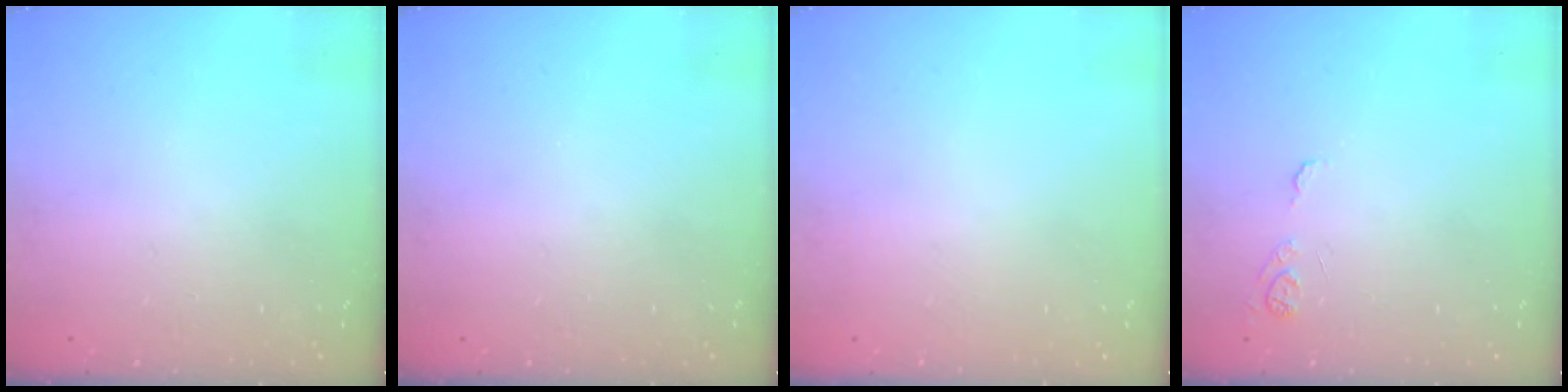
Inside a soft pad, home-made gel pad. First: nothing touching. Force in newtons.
{"total": 0.0}
{"total": 0.0}
{"total": 7.2, "press": 7.2, "slide": 0.7}